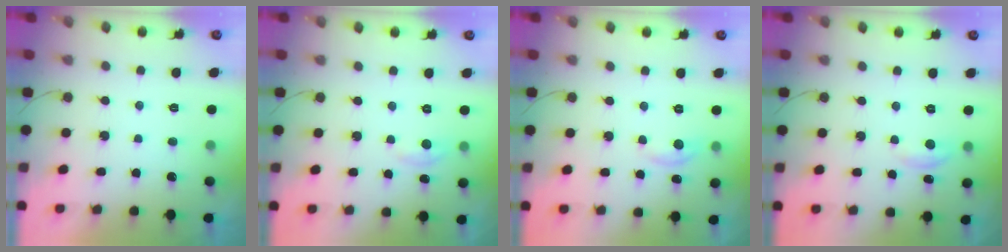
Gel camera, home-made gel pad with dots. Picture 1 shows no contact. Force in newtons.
{"total": 3.1, "press": 3.1, "slide": 0.4}
{"total": 5.3, "press": 5.2, "slide": 0.7}
{"total": 2.9, "press": 2.9, "slide": 0.2}